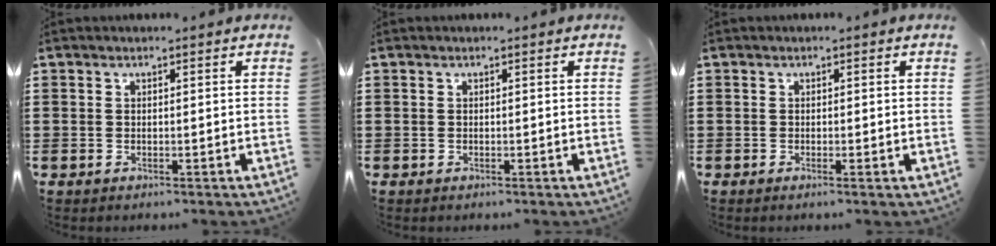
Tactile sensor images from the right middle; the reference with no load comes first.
{"total": 0.0}
{"total": 0.5, "force": [-0.1, 0.0, 0.5], "torque": [-0.009, -0.002, -0.003]}